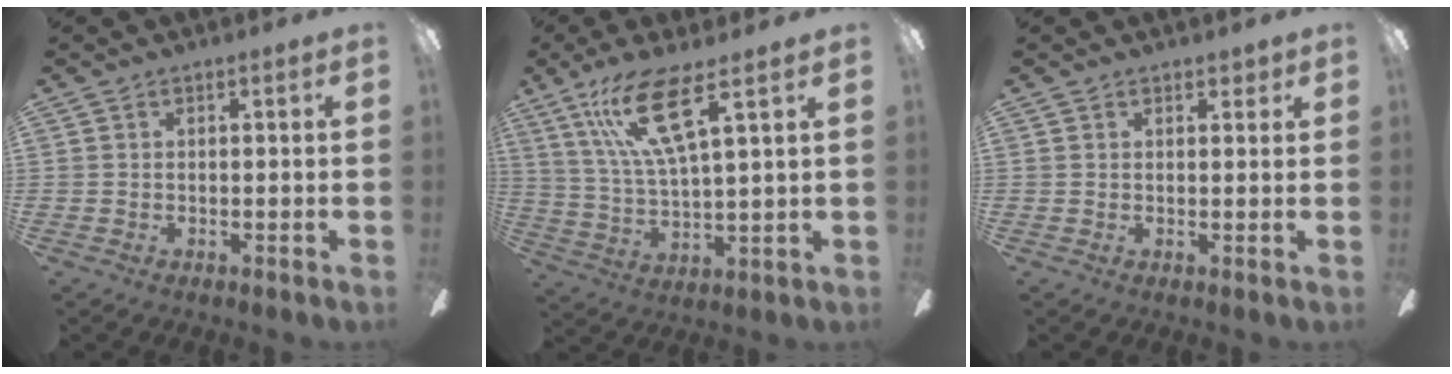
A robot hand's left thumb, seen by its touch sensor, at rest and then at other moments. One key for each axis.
{"total": 14.2, "fx": 7.9, "fy": 3.3, "fz": 11.3, "tx": -0.229, "ty": -0.019, "tz": 0.136}
{"total": 1.7, "fx": 1.1, "fy": 0.9, "fz": 0.9, "tx": -0.002, "ty": -0.006, "tz": 0.016}